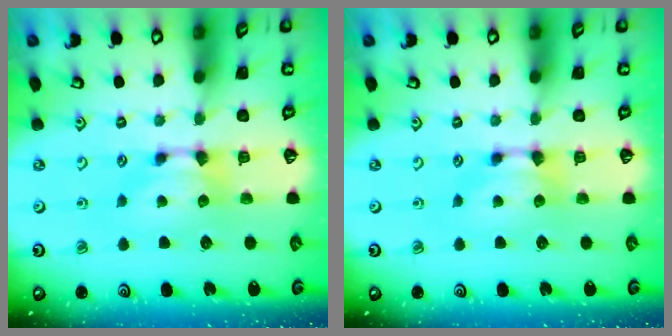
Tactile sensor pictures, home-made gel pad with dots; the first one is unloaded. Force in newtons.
{"total": 0.0}